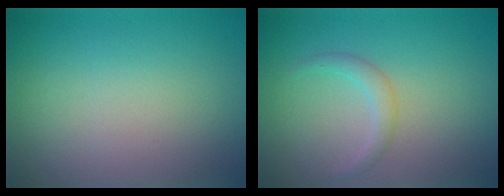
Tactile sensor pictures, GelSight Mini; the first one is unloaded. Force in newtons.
{"total": 1.5, "press": 1.5, "slide": 0.1}